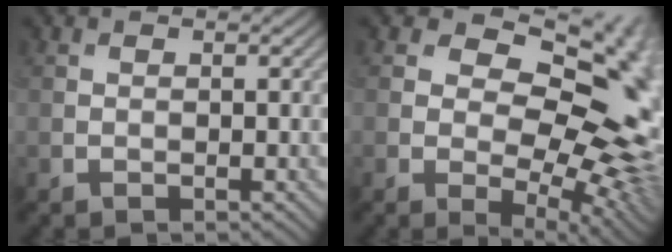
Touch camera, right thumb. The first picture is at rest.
{"total": 17.9, "force": [4.0, 10.9, 13.7], "torque": [-0.149, 0.022, 0.072]}